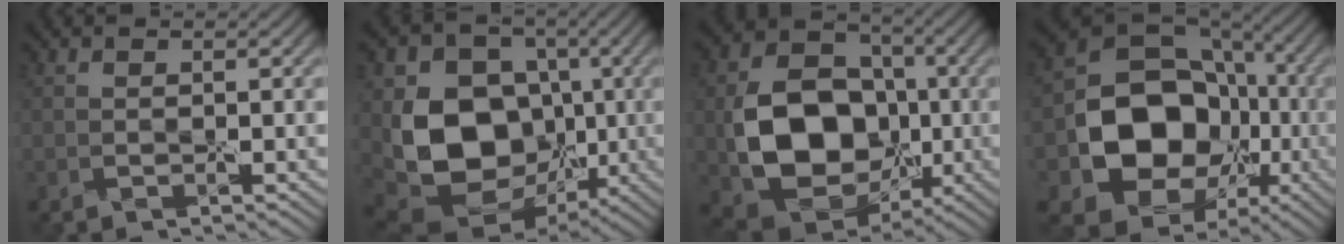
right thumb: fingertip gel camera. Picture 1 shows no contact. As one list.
[{"total": 11.4, "force": [-0.3, 9.6, 6.2], "torque": [-0.125, -0.020, -0.011]}, {"total": 11.9, "force": [-1.4, 9.7, 6.8], "torque": [-0.124, -0.001, -0.031]}, {"total": 13.7, "force": [-2.6, 11.4, 7.2], "torque": [-0.120, -0.024, -0.044]}]